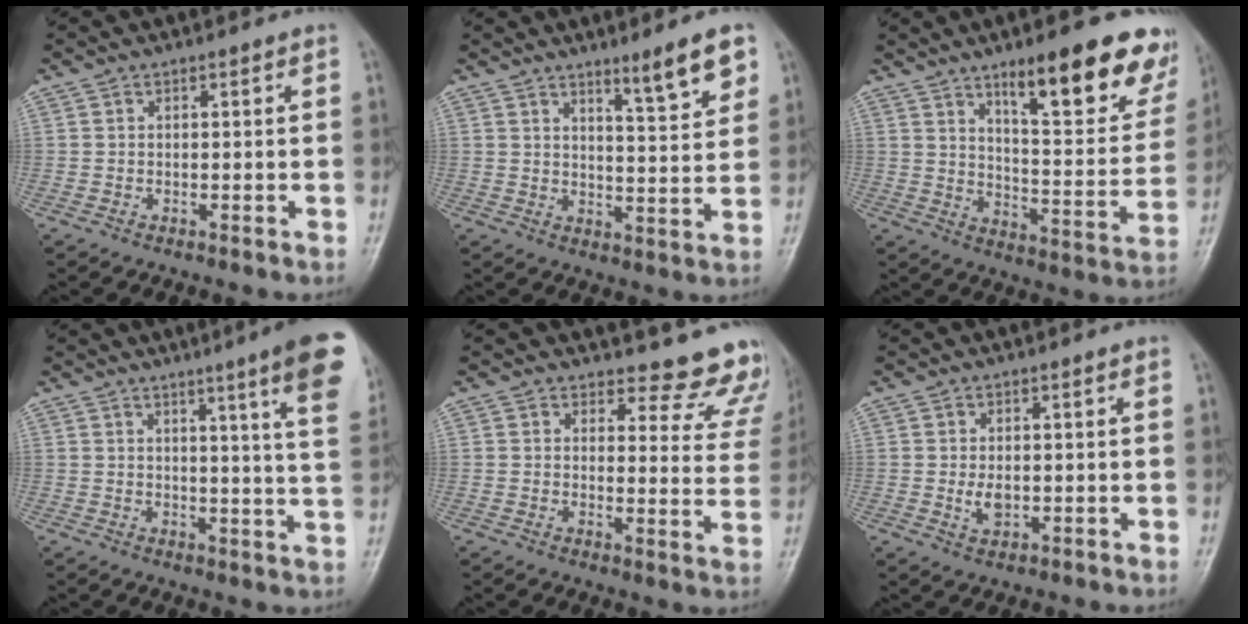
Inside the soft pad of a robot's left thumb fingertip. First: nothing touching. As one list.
[{"total": 8.4, "force": [5.4, 1.1, 6.3], "torque": [-0.085, -0.039, 0.082]}, {"total": 20.3, "force": [12.6, 5.7, 14.9], "torque": [-0.155, -0.064, 0.182]}, {"total": 14.2, "force": [8.1, 0.7, 11.7], "torque": [-0.136, -0.035, 0.086]}, {"total": 13.6, "force": [13.0, 4.0, 1.1], "torque": [0.043, -0.130, 0.118]}, {"total": 2.8, "force": [-0.1, 1.8, 2.1], "torque": [-0.033, -0.006, 0.002]}]